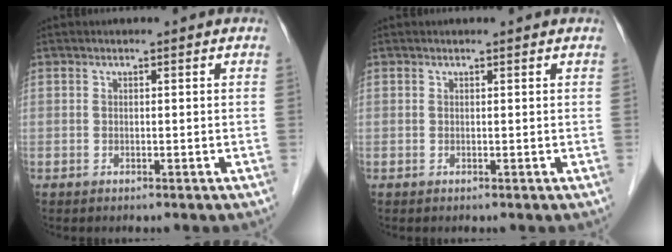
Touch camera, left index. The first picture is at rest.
{"total": 0.8, "force": [0.8, 0.0, 0.2], "torque": [-0.009, 0.004, 0.008]}